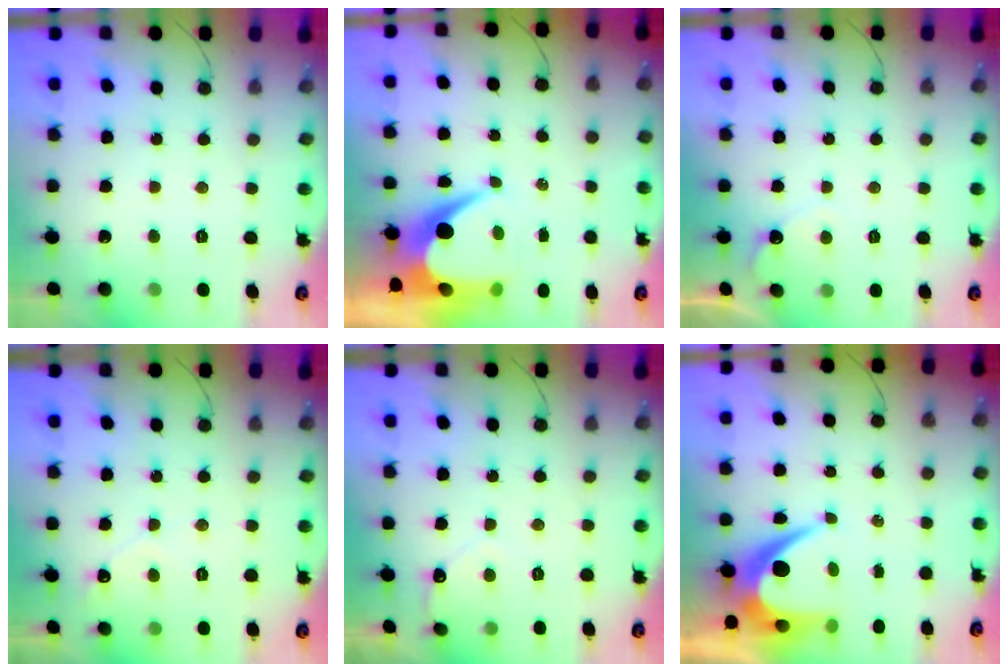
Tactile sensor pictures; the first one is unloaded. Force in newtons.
{"total": 9.9, "press": 9.9, "slide": 0.8}
{"total": 3.4, "press": 3.4, "slide": 0.2}
{"total": 2.5, "press": 2.5, "slide": 0.1}
{"total": 4.0, "press": 3.9, "slide": 0.3}
{"total": 8.8, "press": 8.8, "slide": 0.6}